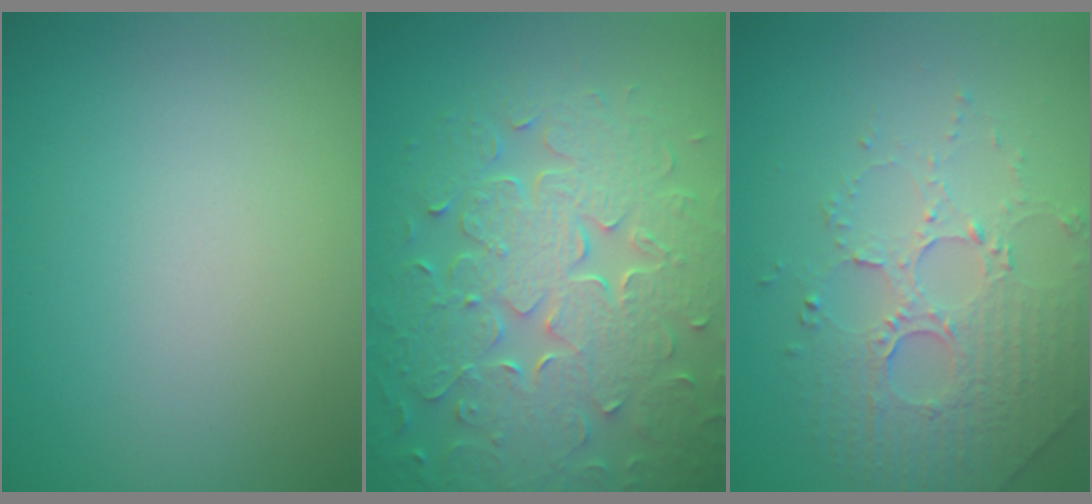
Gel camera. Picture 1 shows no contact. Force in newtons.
{"total": 8.8, "press": 6.1, "slide": 6.3}
{"total": 5.1, "press": 3.5, "slide": 3.7}